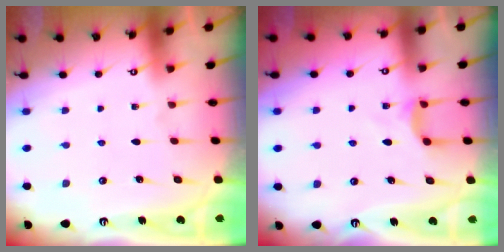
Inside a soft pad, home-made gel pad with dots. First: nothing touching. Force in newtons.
{"total": 3.2, "press": 3.2, "slide": 0.4}